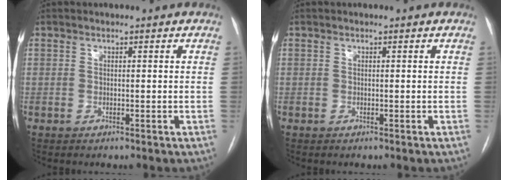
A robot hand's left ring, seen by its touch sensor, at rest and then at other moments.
{"total": 0.0}